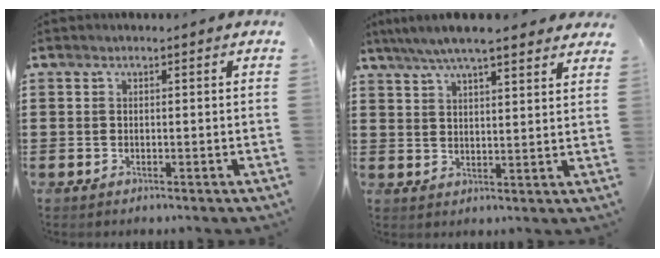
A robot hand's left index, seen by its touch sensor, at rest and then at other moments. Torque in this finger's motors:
{"motor_torque": [2.14, 0.00, 0.89, 0.21]}